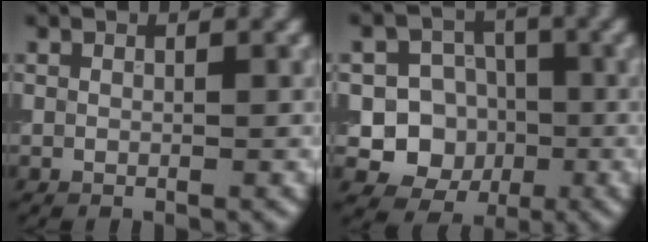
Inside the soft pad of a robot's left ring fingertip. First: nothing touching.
{"total": 8.2, "force": [-1.6, 7.7, 2.3], "torque": [-0.017, 0.005, -0.056]}